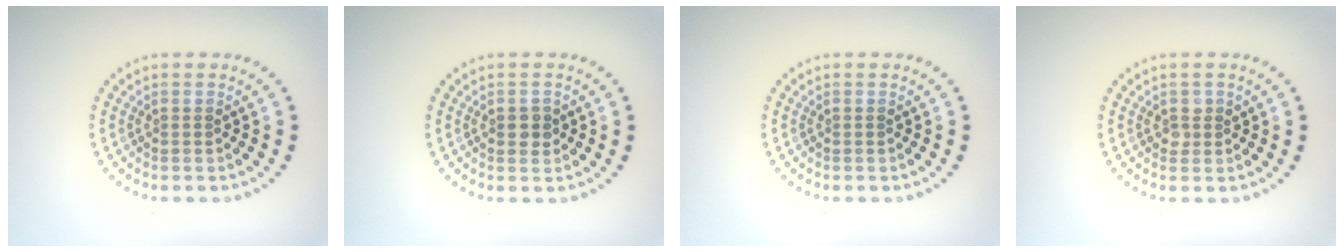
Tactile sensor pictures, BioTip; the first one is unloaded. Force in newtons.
{"total": 1.5, "press": 1.5, "slide": 0.1}
{"total": 0.0}
{"total": 1.2, "press": 1.1, "slide": 0.5}